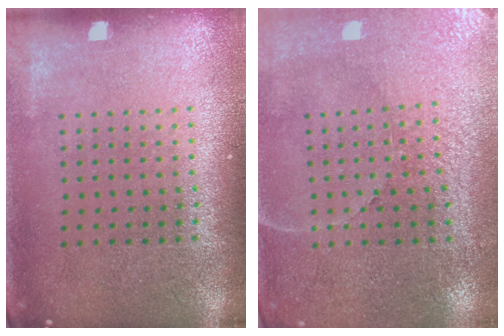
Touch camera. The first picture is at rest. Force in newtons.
{"total": 3.3, "press": 3.1, "slide": 1.1}